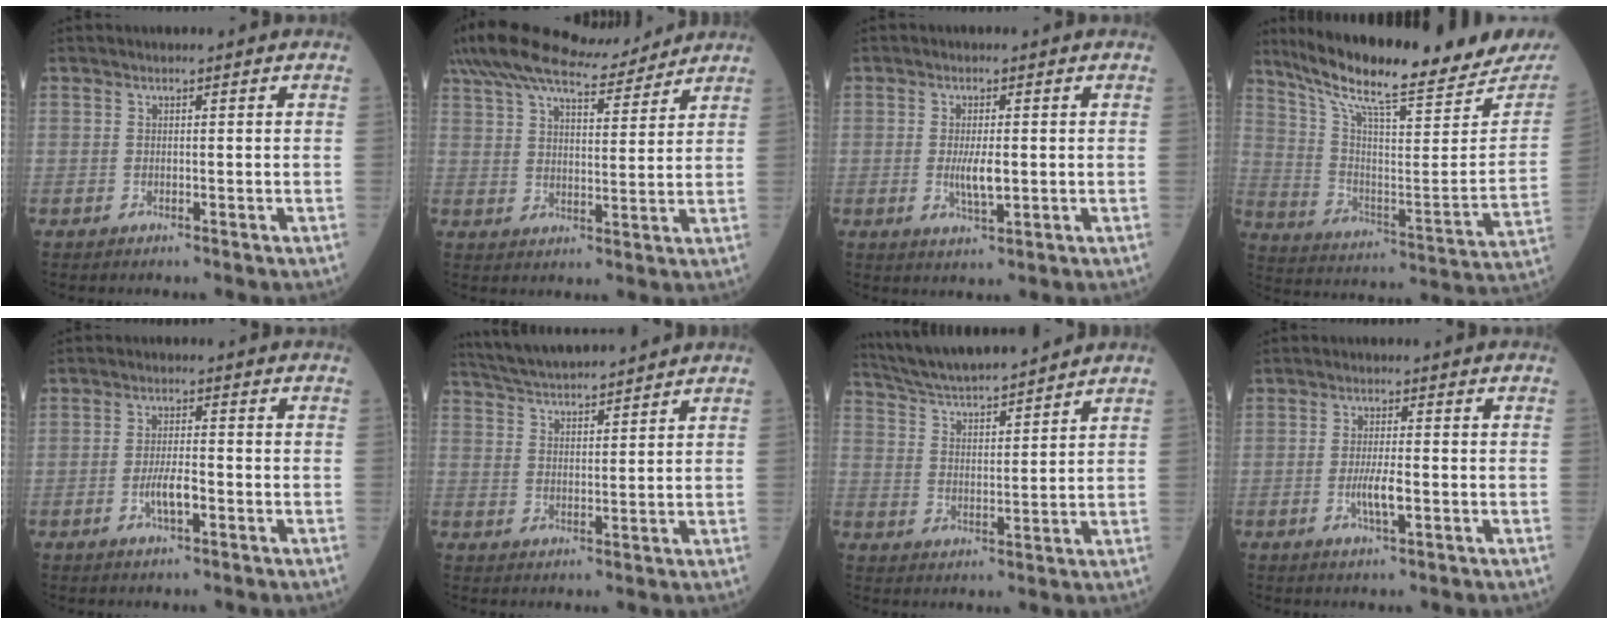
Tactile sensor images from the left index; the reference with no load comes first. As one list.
[{"total": 15.0, "force": [13.4, 2.6, 6.1], "torque": [-0.119, 0.032, 0.214]}, {"total": 3.8, "force": [-0.2, 1.0, 3.7], "torque": [-0.074, -0.006, -0.003]}, {"total": 25.3, "force": [22.1, 2.3, 12.1], "torque": [-0.211, -0.060, 0.317]}, {"total": 3.8, "force": [-1.4, 0.8, 3.4], "torque": [-0.068, 0.001, -0.027]}, {"total": 11.0, "force": [10.4, 0.6, 3.8], "torque": [-0.074, 0.026, 0.169]}, {"total": 13.9, "force": [12.8, 0.9, 5.4], "torque": [-0.100, 0.017, 0.214]}, {"total": 3.7, "force": [-1.0, 0.5, 3.5], "torque": [-0.072, -0.004, -0.019]}]